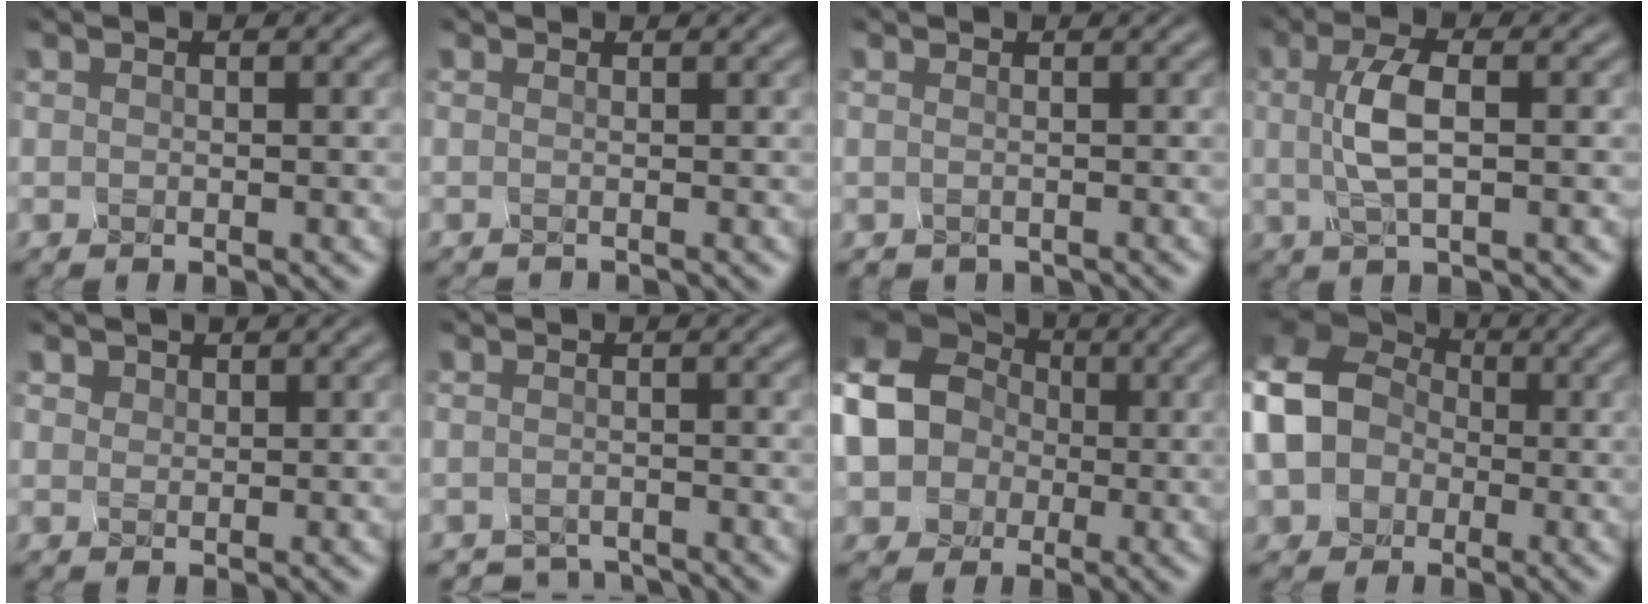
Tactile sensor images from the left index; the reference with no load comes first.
{"total": 0.0}
{"total": 1.4, "force": [-1.1, -0.1, -0.9], "torque": [0.010, -0.010, -0.008]}
{"total": 2.1, "force": [0.4, 0.1, 2.0], "torque": [-0.064, 0.006, 0.020]}
{"total": 1.6, "force": [0.8, -0.3, -1.4], "torque": [0.006, 0.003, 0.024]}
{"total": 3.4, "force": [-3.1, -0.6, -1.2], "torque": [0.007, -0.011, -0.041]}
{"total": 10.9, "force": [0.1, 10.3, 3.5], "torque": [-0.125, 0.019, -0.031]}
{"total": 8.7, "force": [-0.6, 7.9, 3.7], "torque": [-0.110, 0.018, -0.040]}